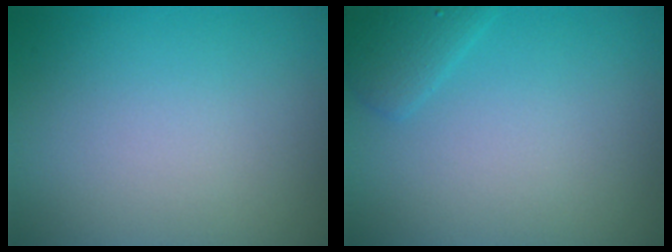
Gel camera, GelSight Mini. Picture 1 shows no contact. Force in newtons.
{"total": 1.6, "press": 1.6, "slide": 0.1}